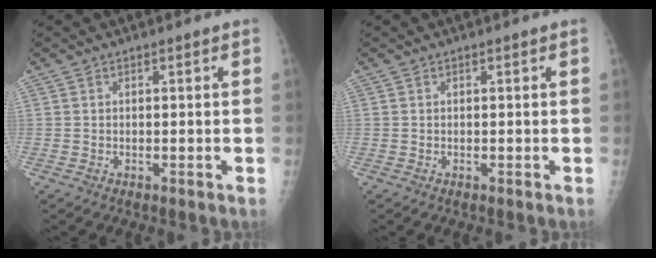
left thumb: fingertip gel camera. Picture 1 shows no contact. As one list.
[{"total": 0.0}]